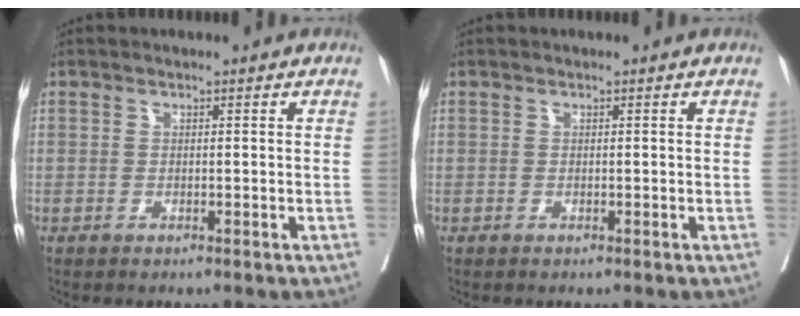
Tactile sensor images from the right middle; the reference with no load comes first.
{"total": 0.0}